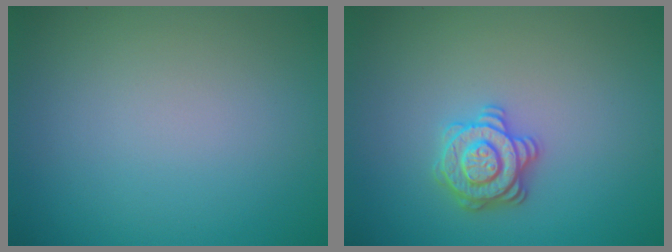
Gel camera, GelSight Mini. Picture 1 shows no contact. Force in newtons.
{"total": 2.9, "press": 2.8, "slide": 0.6}